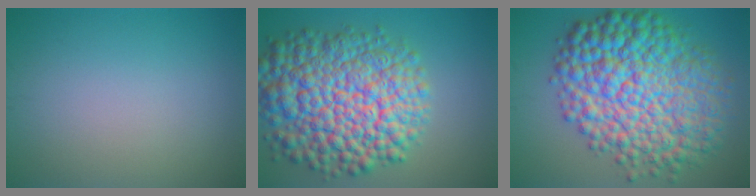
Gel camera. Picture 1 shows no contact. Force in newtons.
{"total": 13.4, "press": 13.4, "slide": 0.4}
{"total": 13.6, "press": 13.6, "slide": 0.1}